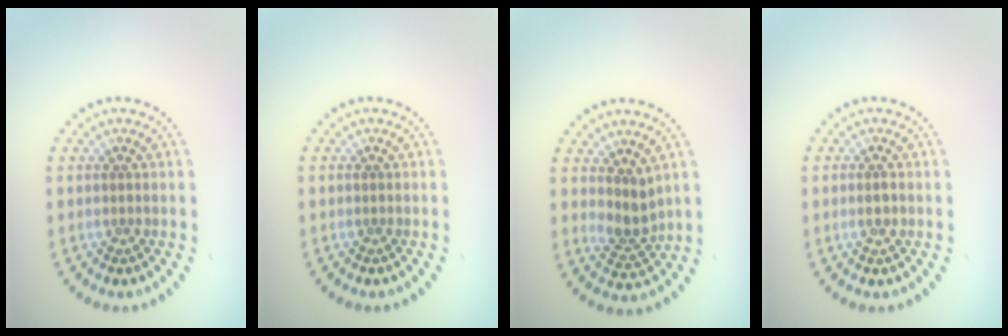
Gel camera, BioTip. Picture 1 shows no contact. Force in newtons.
{"total": 0.0}
{"total": 2.5, "press": 1.9, "slide": 1.6}
{"total": 0.6, "press": 0.6, "slide": 0.1}